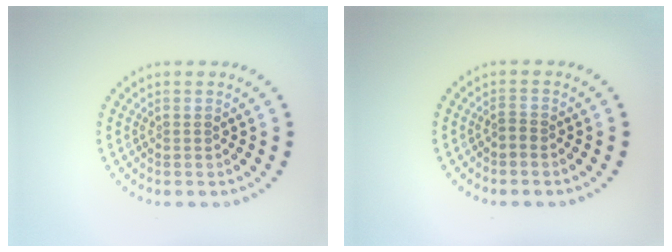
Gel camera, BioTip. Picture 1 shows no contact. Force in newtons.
{"total": 0.8, "press": 0.5, "slide": 0.7}